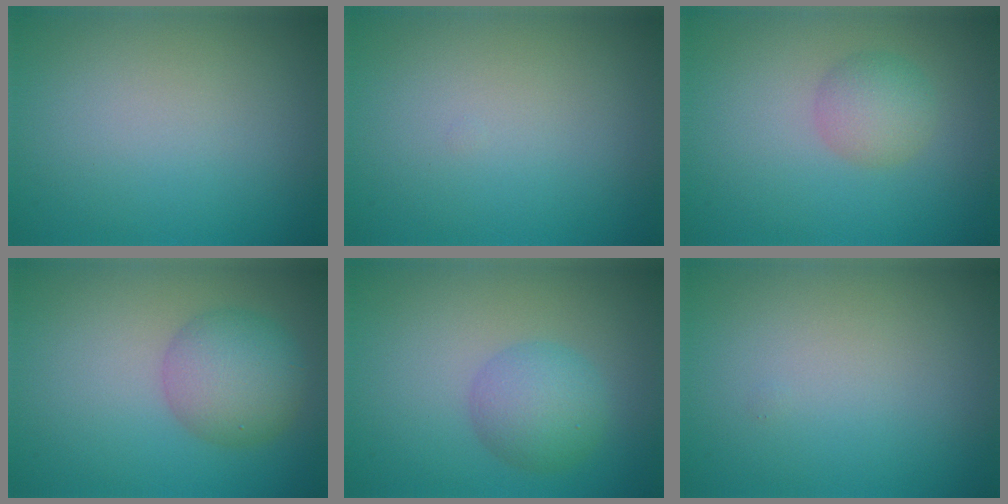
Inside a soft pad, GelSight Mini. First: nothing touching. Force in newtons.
{"total": 0.0}
{"total": 2.5, "press": 2.5, "slide": 0.1}
{"total": 4.6, "press": 4.6, "slide": 0.1}
{"total": 3.7, "press": 3.7, "slide": 0.1}
{"total": 0.0}